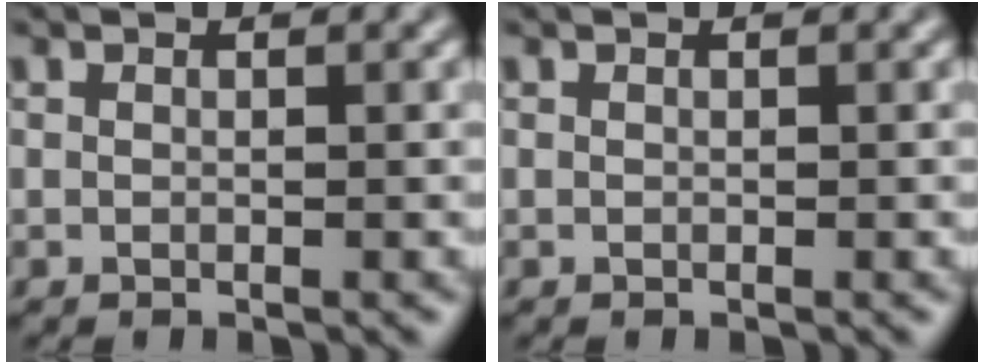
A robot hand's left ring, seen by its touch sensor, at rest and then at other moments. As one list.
[{"total": 0.0}]